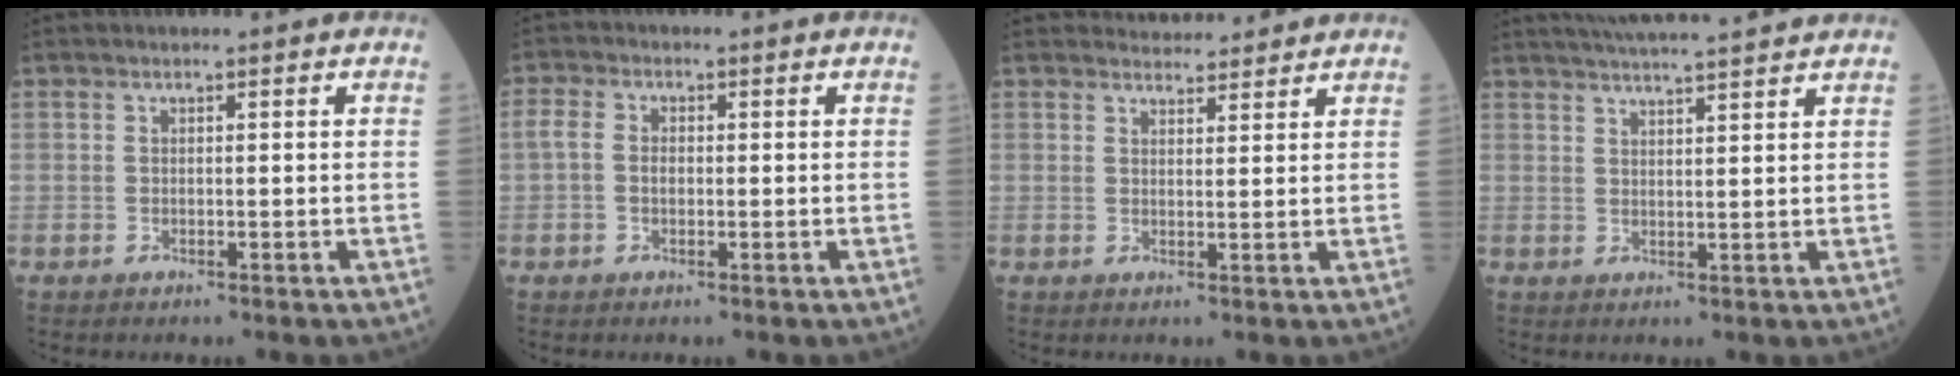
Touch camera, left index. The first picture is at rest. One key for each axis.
{"total": 3.0, "fx": -0.5, "fy": 2.1, "fz": 2.1, "tx": -0.055, "ty": 0.014, "tz": -0.009}
{"total": 4.6, "fx": 4.5, "fy": 1.0, "fz": 0.3, "tx": -0.005, "ty": 0.014, "tz": 0.058}
{"total": 12.4, "fx": 11.3, "fy": 0.1, "fz": 5.2, "tx": -0.085, "ty": 0.023, "tz": 0.154}